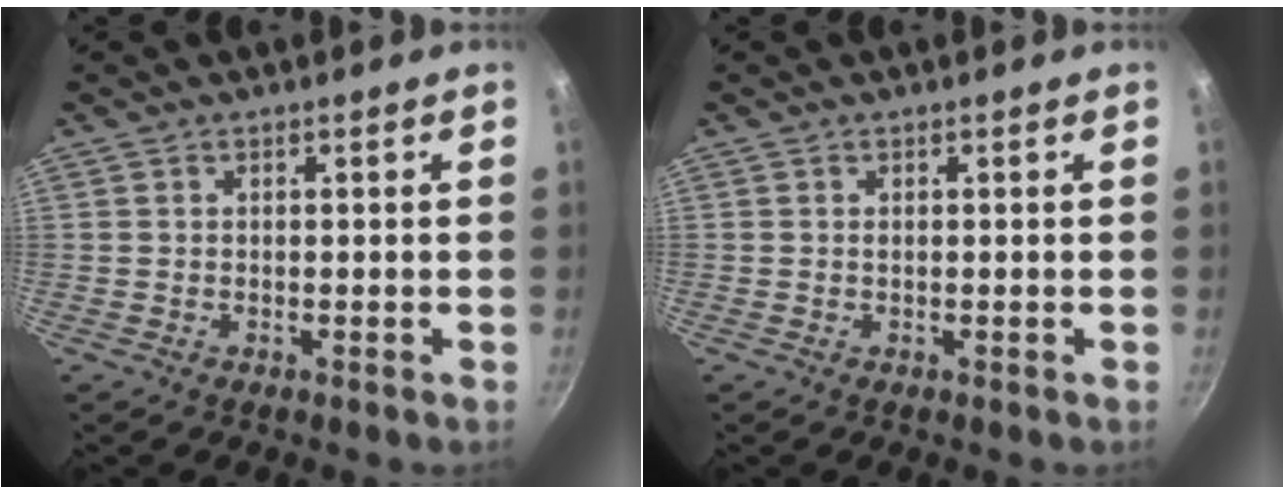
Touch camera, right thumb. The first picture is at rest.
{"total": 0.0}